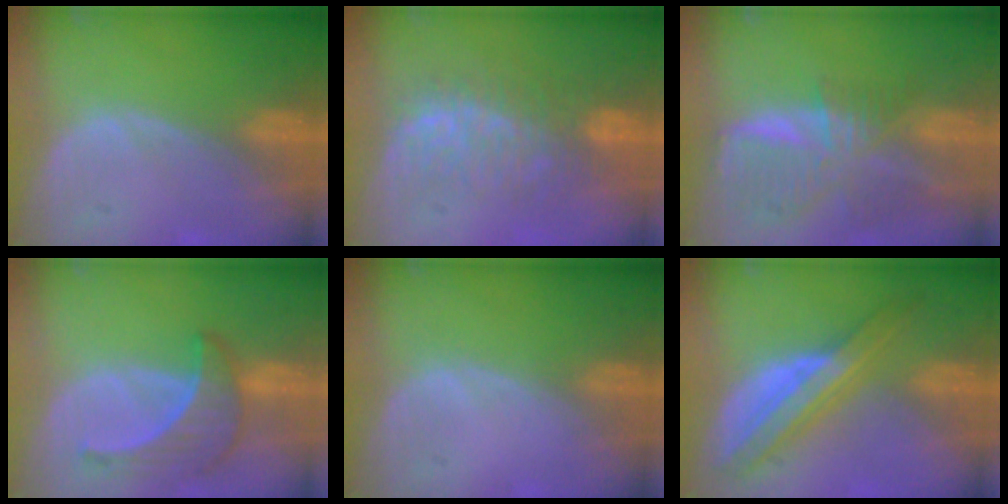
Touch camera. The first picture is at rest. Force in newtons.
{"total": 7.8, "press": 7.6, "slide": 1.7}
{"total": 9.2, "press": 8.0, "slide": 4.5}
{"total": 6.4, "press": 6.4, "slide": 0.3}
{"total": 0.0}
{"total": 8.5, "press": 8.5, "slide": 0.4}